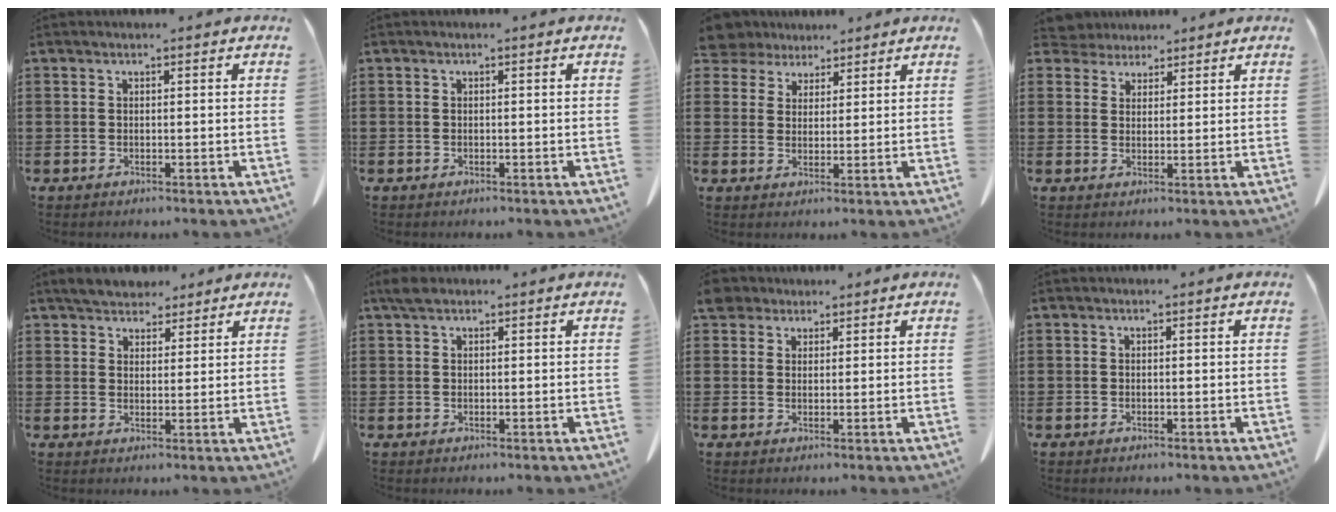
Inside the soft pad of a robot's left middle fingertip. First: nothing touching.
{"total": 0.0}
{"total": 4.6, "force": [3.9, 2.4, 0.6], "torque": [-0.034, -0.003, 0.073]}
{"total": 3.2, "force": [2.9, 1.4, 0.2], "torque": [-0.017, -0.002, 0.056]}
{"total": 4.2, "force": [3.9, 1.4, 0.5], "torque": [-0.015, -0.009, 0.074]}
{"total": 1.9, "force": [1.5, 0.9, 0.9], "torque": [-0.022, 0.003, 0.029]}
{"total": 3.3, "force": [2.8, 1.6, 0.8], "torque": [-0.019, 0.001, 0.054]}
{"total": 0.0}